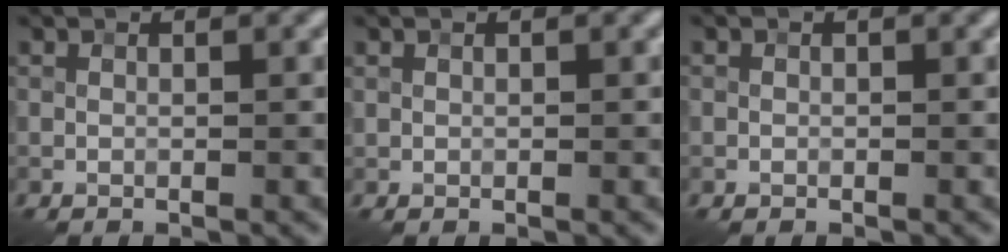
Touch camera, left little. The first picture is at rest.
{"total": 0.0}
{"total": 0.9, "force": [-0.1, 0.9, -0.1], "torque": [0.014, -0.003, -0.005]}